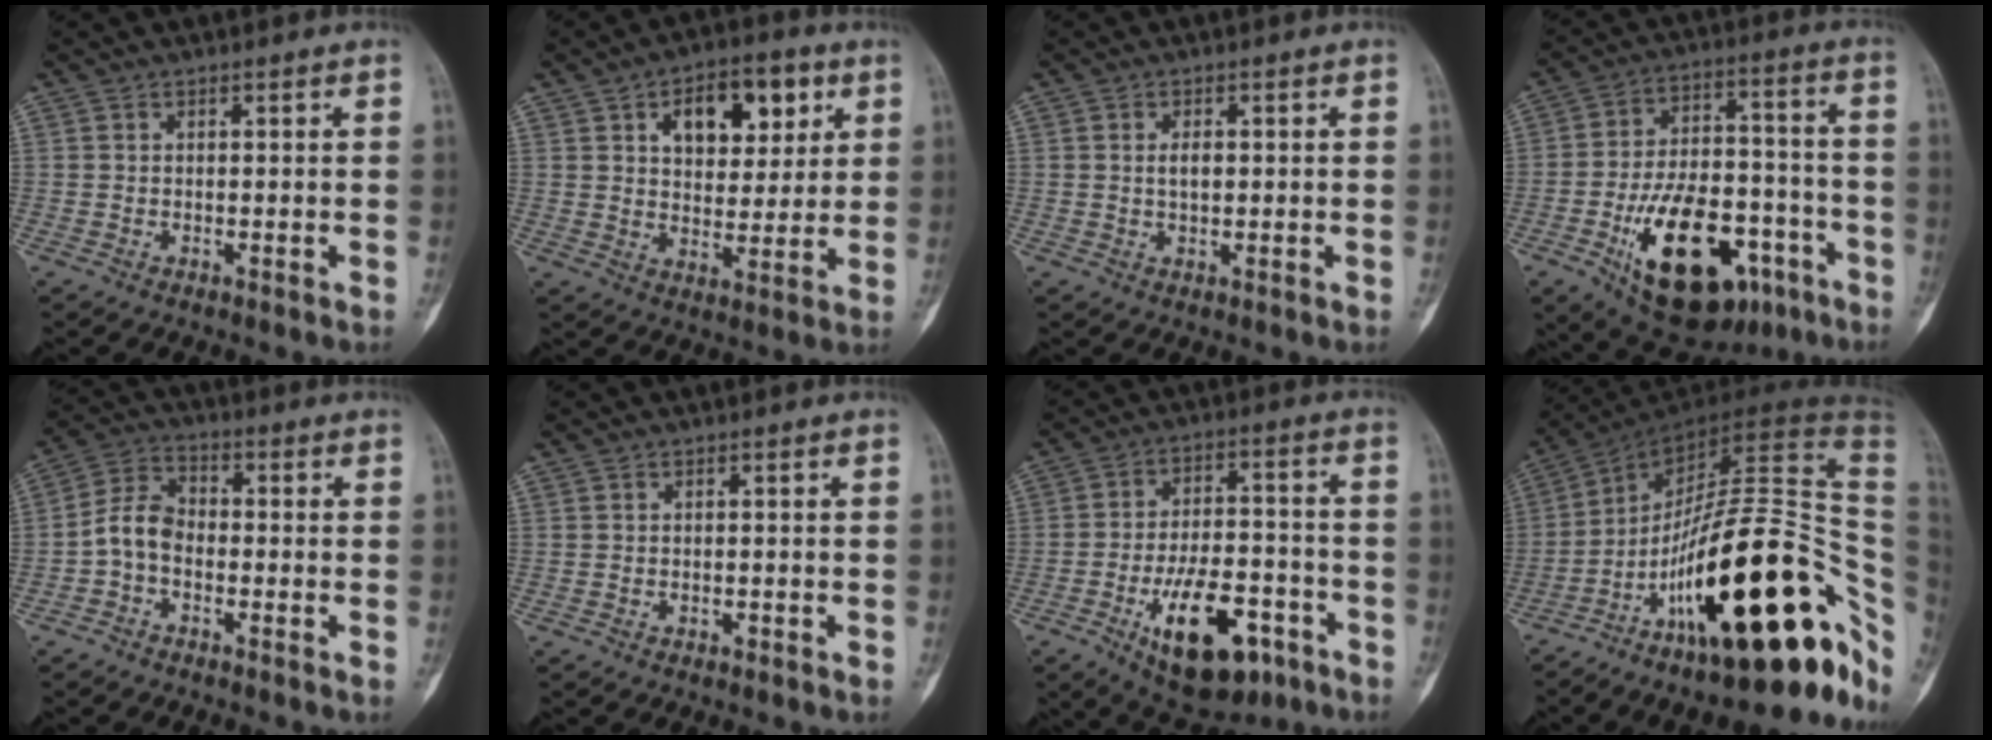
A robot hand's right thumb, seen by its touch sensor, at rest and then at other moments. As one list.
[{"total": 13.2, "force": [5.3, 7.7, 9.3], "torque": [-0.092, -0.009, 0.081]}, {"total": 2.4, "force": [0.3, 1.3, 2.0], "torque": [-0.034, -0.001, 0.007]}, {"total": 24.6, "force": [-11.0, 12.7, 17.9], "torque": [-0.275, 0.053, -0.158]}, {"total": 6.1, "force": [-1.8, 4.1, 4.2], "torque": [-0.073, 0.026, -0.050]}, {"total": 0.7, "force": [-0.4, 0.4, 0.4], "torque": [-0.006, 0.004, -0.004]}, {"total": 17.3, "force": [-8.1, 8.4, 12.8], "torque": [-0.179, 0.040, -0.116]}, {"total": 31.6, "force": [-10.3, 10.6, 28.0], "torque": [-0.340, 0.082, -0.156]}]